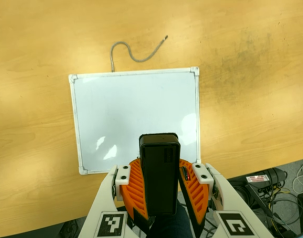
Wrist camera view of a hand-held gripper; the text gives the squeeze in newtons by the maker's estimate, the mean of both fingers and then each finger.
{"total": 8.8, "left": 9.2, "right": 8.4}